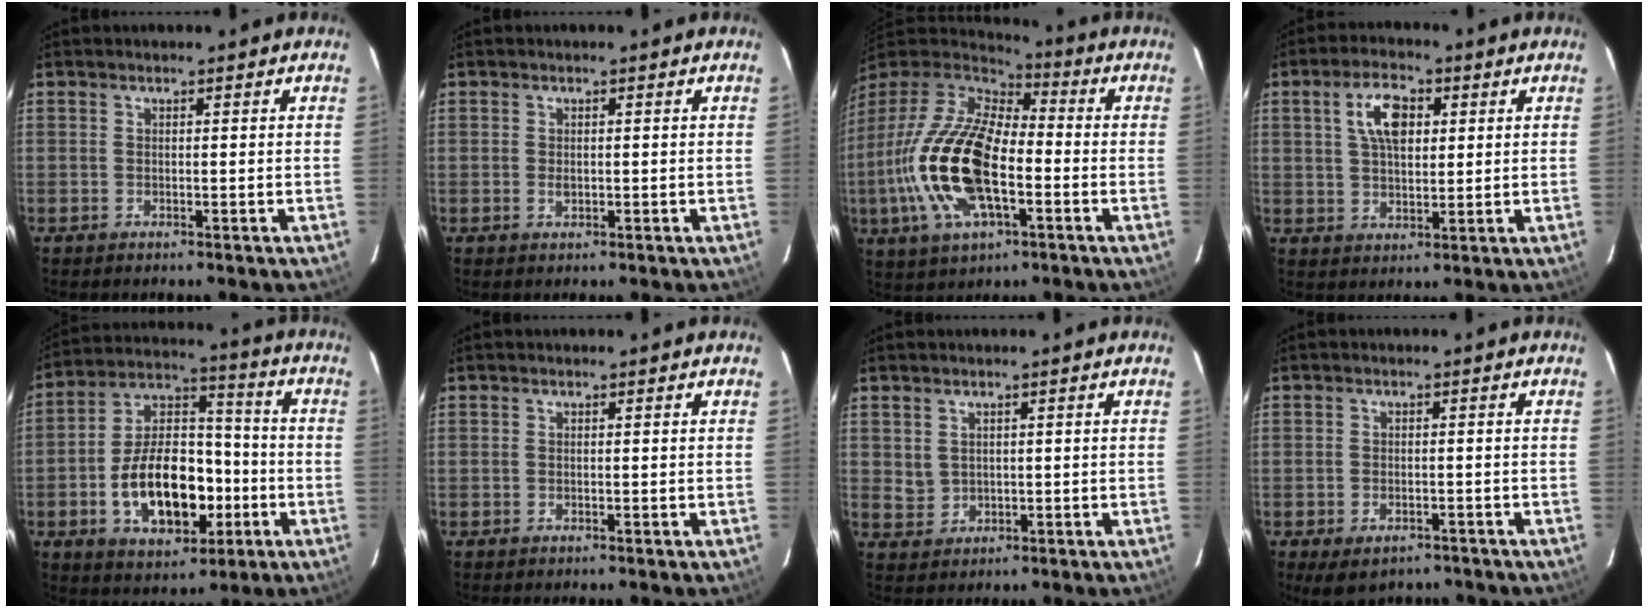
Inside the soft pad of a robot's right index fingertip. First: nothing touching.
{"total": 1.1, "force": [-0.1, 0.9, 0.7], "torque": [-0.012, 0.001, -0.001]}
{"total": 22.1, "force": [-5.0, 10.1, 19.0], "torque": [-0.406, -0.018, -0.096]}
{"total": 7.9, "force": [2.5, 4.1, 6.3], "torque": [-0.118, 0.014, 0.047]}
{"total": 18.0, "force": [-5.2, 10.3, 13.8], "torque": [-0.260, 0.025, -0.072]}
{"total": 0.0}
{"total": 2.6, "force": [1.1, 2.2, 0.8], "torque": [-0.014, 0.004, 0.031]}
{"total": 6.7, "force": [-4.6, 3.7, 3.2], "torque": [-0.060, -0.016, -0.056]}